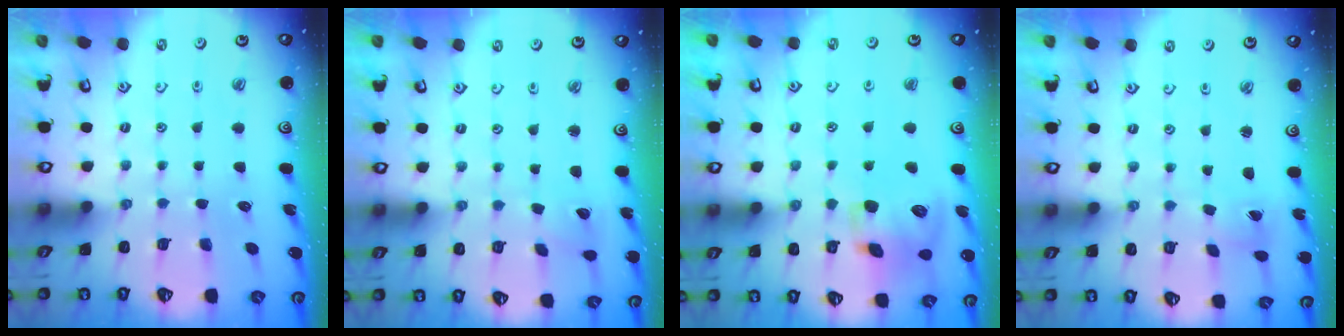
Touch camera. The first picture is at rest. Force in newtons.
{"total": 2.4, "press": 2.4, "slide": 0.1}
{"total": 13.4, "press": 13.2, "slide": 2.0}
{"total": 0.5, "press": 0.5, "slide": 0.1}